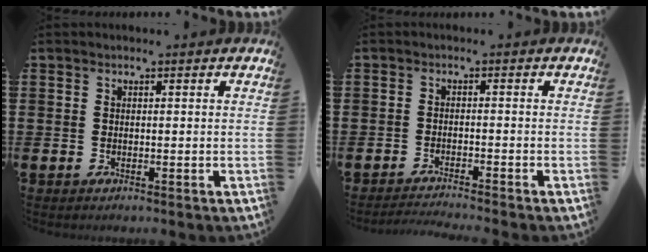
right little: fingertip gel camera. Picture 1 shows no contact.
{"total": 1.6, "force": [-1.5, -0.2, 0.2], "torque": [-0.004, 0.001, -0.030]}